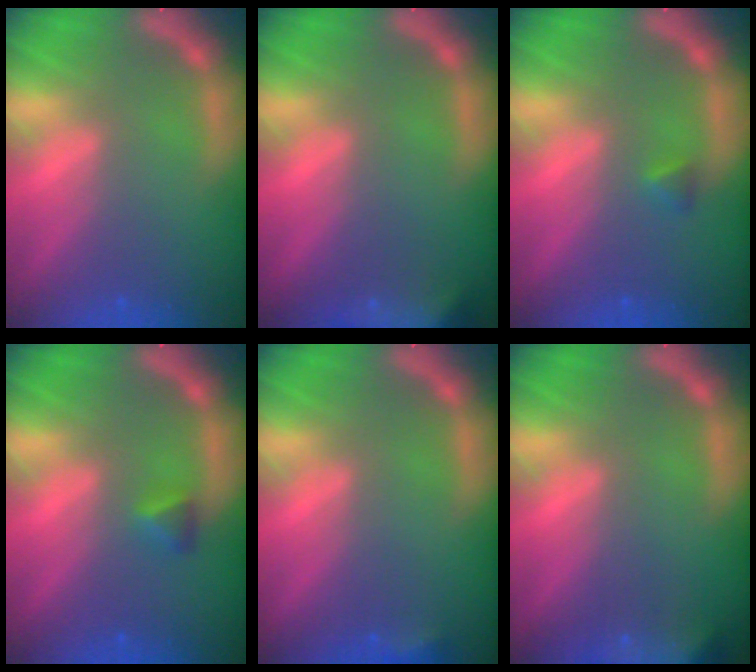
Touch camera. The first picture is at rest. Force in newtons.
{"total": 9.5}
{"total": 0.9}
{"total": 1.4}
{"total": 1.4}
{"total": 9.9}